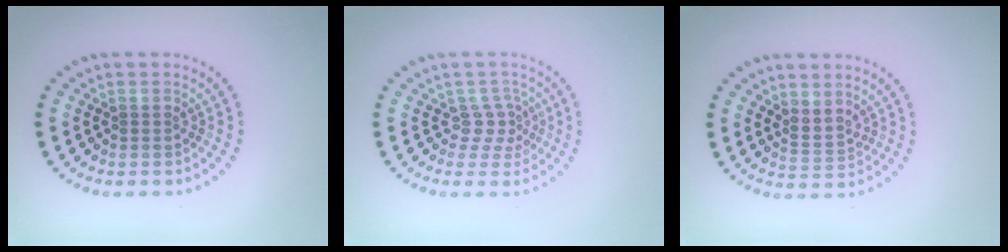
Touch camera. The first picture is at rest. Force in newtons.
{"total": 2.1, "press": 1.5, "slide": 1.5}
{"total": 2.0, "press": 1.4, "slide": 1.4}